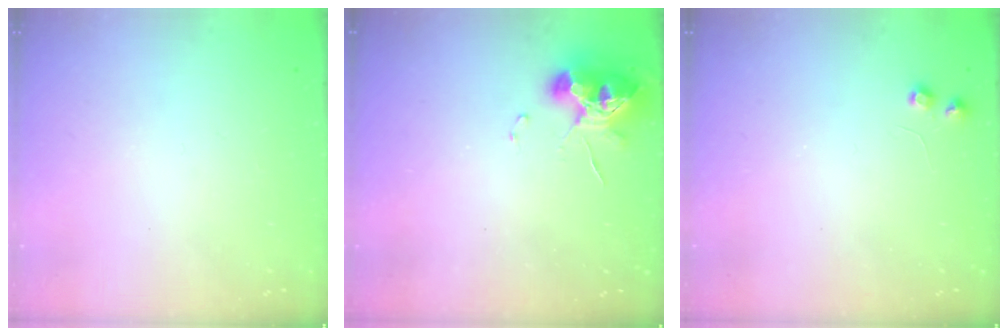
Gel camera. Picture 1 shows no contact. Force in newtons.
{"total": 9.3, "press": 9.3, "slide": 1.2}
{"total": 4.6, "press": 4.6, "slide": 0.7}